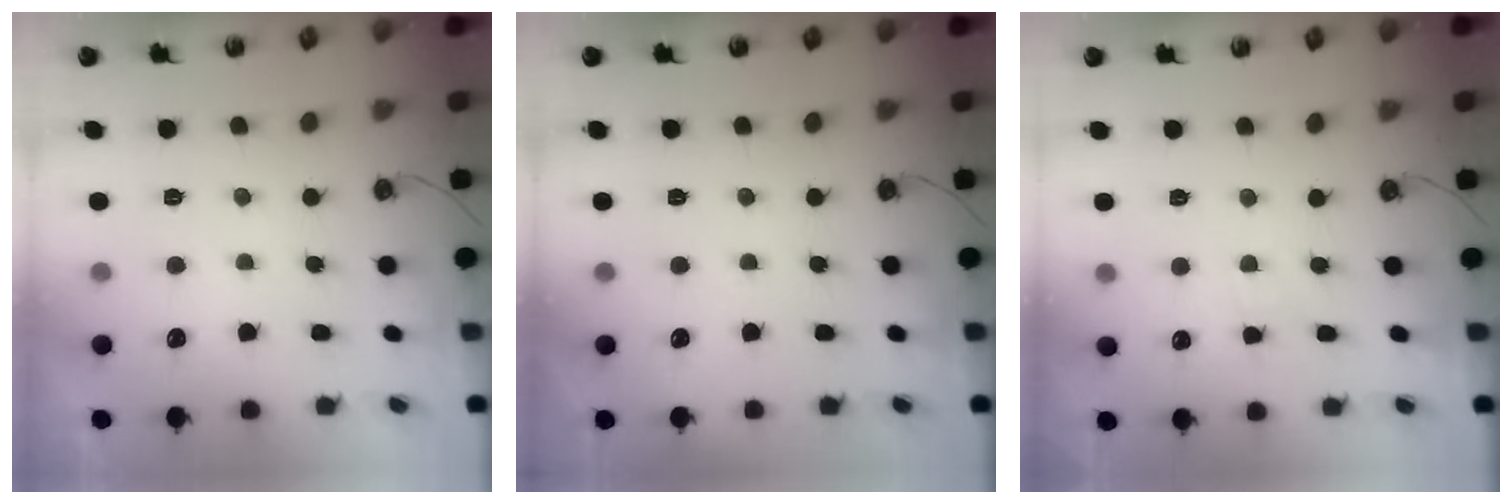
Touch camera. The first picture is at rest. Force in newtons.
{"total": 0.0}
{"total": 3.0, "press": 2.9, "slide": 0.5}